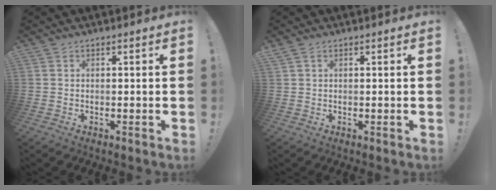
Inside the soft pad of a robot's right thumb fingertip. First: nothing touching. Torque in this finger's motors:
{"motor_torque": [-0.14, 0.35, 0.20, -0.13, 0.11]}